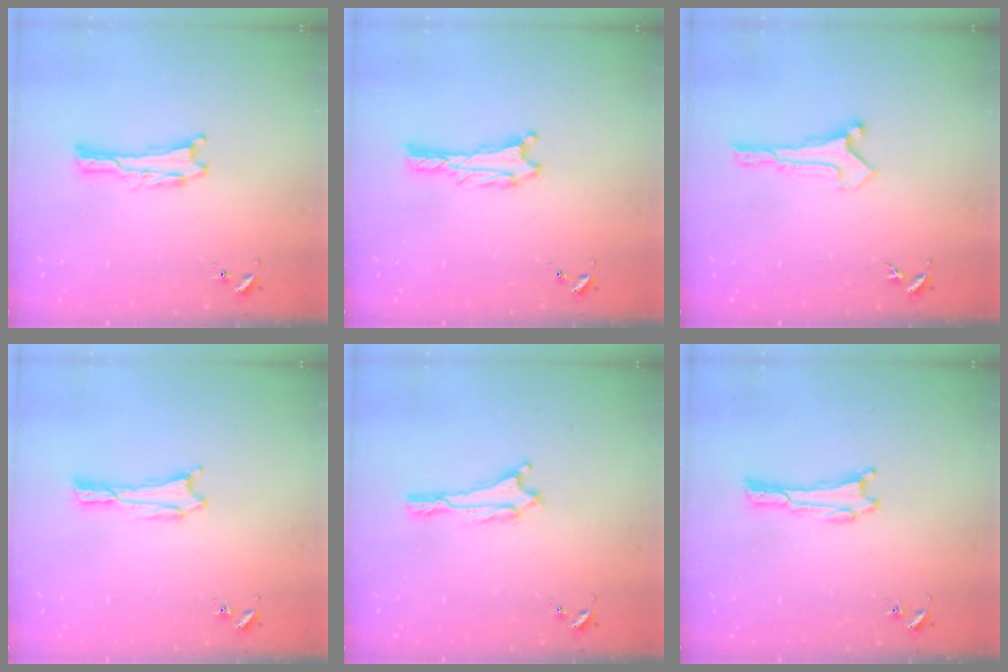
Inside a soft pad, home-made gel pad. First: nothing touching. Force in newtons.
{"total": 0.9, "press": 0.8, "slide": 0.1}
{"total": 0.0}
{"total": 0.7, "press": 0.7, "slide": 0.1}
{"total": 0.0}
{"total": 0.0}